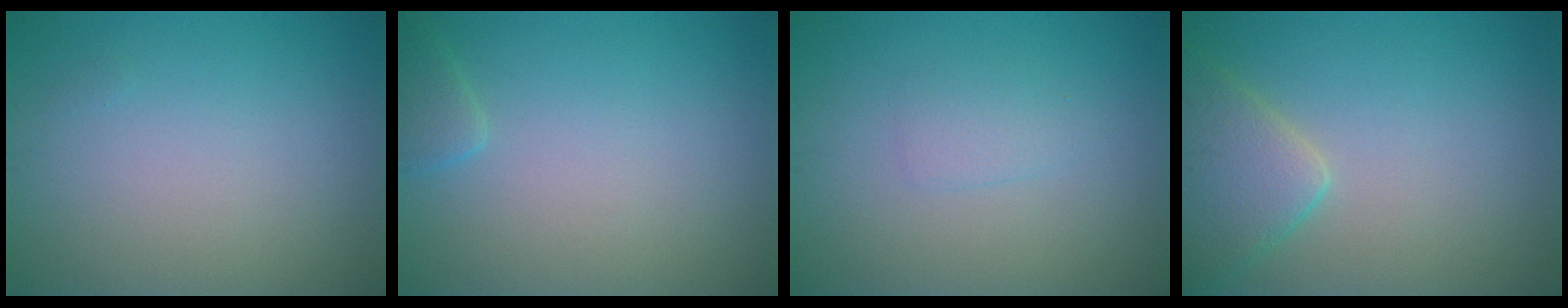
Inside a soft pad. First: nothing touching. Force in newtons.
{"total": 1.4, "press": 1.4, "slide": 0.1}
{"total": 1.4, "press": 1.4, "slide": 0.1}
{"total": 4.4, "press": 4.4, "slide": 0.2}